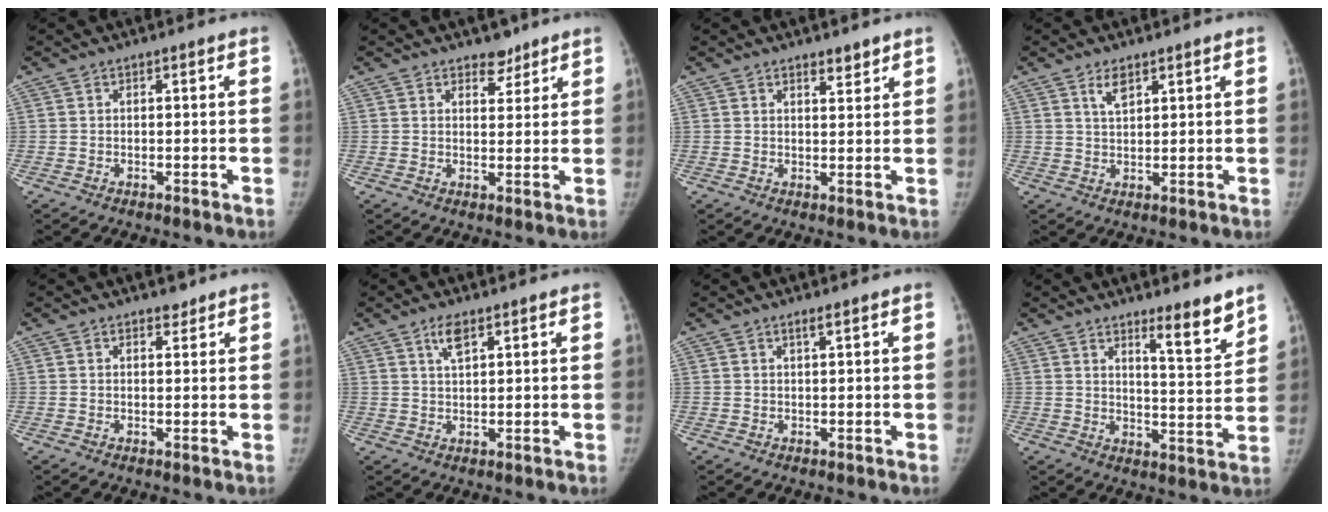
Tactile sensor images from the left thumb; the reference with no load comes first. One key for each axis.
{"total": 3.3, "fx": 2.6, "fy": 1.8, "fz": 0.9, "tx": 0.007, "ty": -0.017, "tz": 0.038}
{"total": 2.4, "fx": 1.9, "fy": 0.9, "fz": 1.0, "tx": -0.005, "ty": -0.014, "tz": 0.029}
{"total": 3.1, "fx": 2.0, "fy": 1.3, "fz": 2.0, "tx": -0.032, "ty": -0.010, "tz": 0.040}
{"total": 1.3, "fx": 1.1, "fy": 0.7, "fz": 0.2, "tx": 0.006, "ty": -0.008, "tz": 0.013}
{"total": 3.3, "fx": 2.0, "fy": 1.2, "fz": 2.4, "tx": -0.042, "ty": -0.006, "tz": 0.041}
{"total": 0.8, "fx": 0.6, "fy": -0.1, "fz": 0.6, "tx": -0.010, "ty": -0.002, "tz": 0.011}
{"total": 8.1, "fx": 6.1, "fy": 1.0, "fz": 5.2, "tx": -0.066, "ty": -0.057, "tz": 0.094}